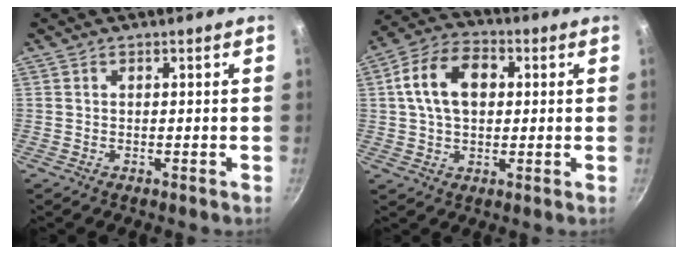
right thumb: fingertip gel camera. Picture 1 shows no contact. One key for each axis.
{"total": 12.3, "fx": 2.1, "fy": 8.4, "fz": 8.8, "tx": -0.136, "ty": 0.018, "tz": 0.025}